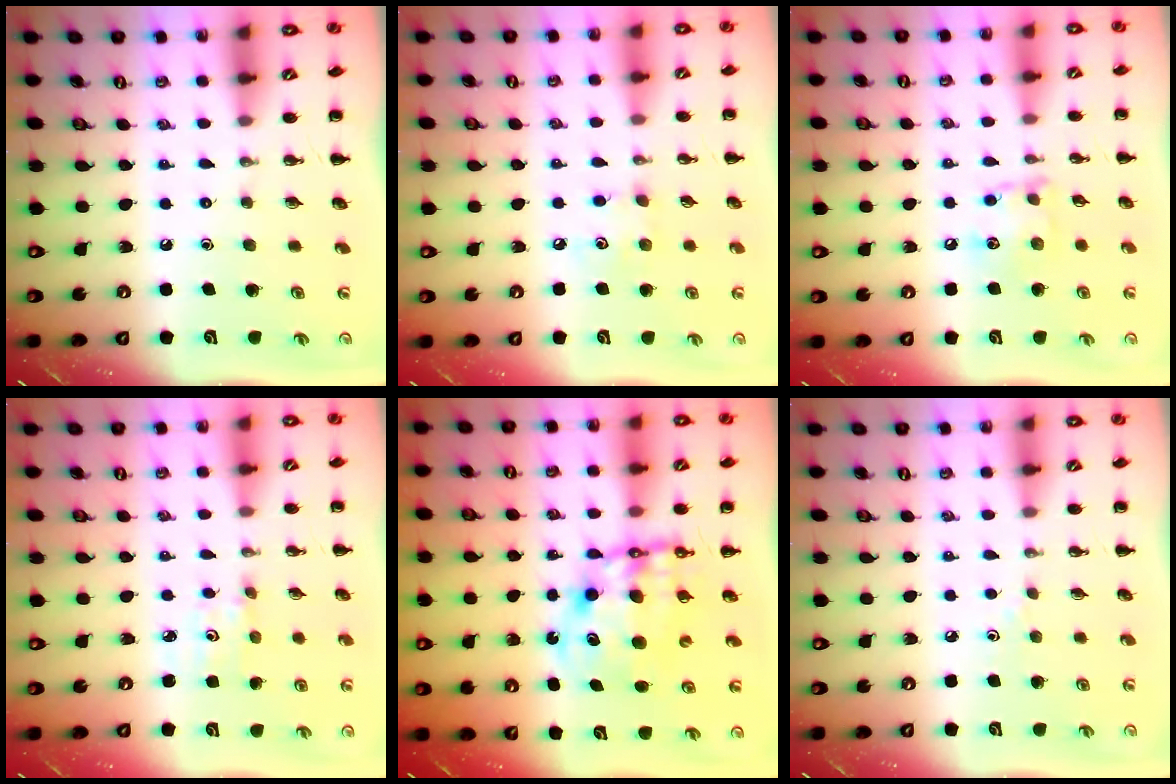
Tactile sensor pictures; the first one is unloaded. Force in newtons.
{"total": 4.9, "press": 4.8, "slide": 1.2}
{"total": 9.2, "press": 9.2, "slide": 0.5}
{"total": 2.8, "press": 2.7, "slide": 0.8}
{"total": 10.6, "press": 10.2, "slide": 2.9}
{"total": 2.2, "press": 2.1, "slide": 0.9}